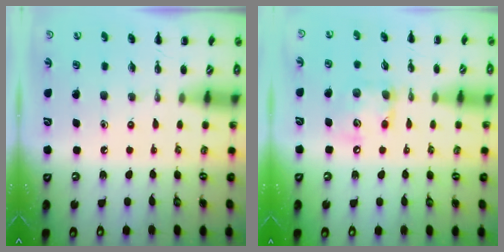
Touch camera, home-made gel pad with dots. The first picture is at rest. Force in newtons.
{"total": 10.3, "press": 10.3, "slide": 1.3}